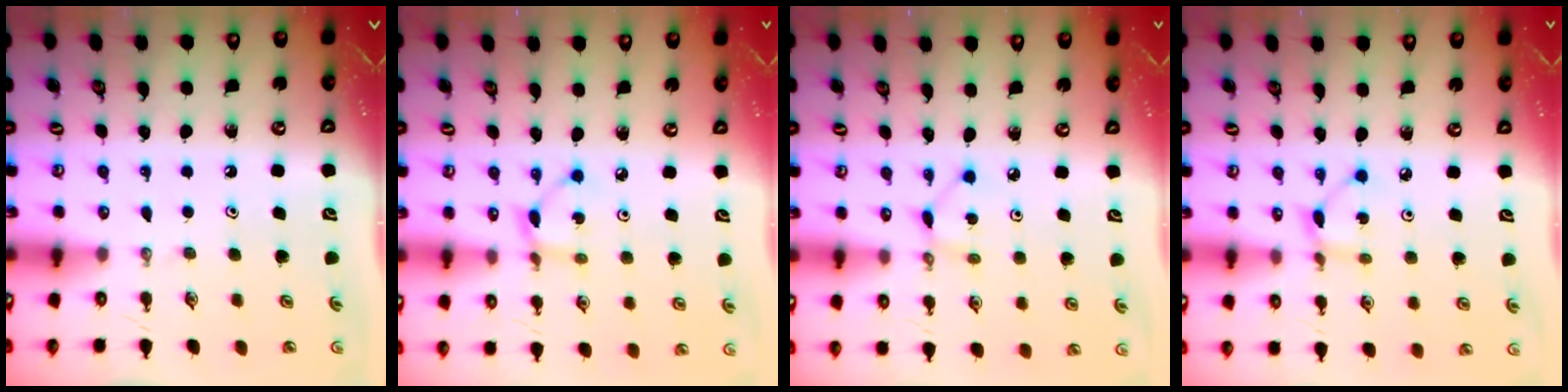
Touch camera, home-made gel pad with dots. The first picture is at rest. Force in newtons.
{"total": 2.6, "press": 2.6, "slide": 0.2}
{"total": 2.3, "press": 2.3, "slide": 0.0}
{"total": 2.2, "press": 2.2, "slide": 0.1}